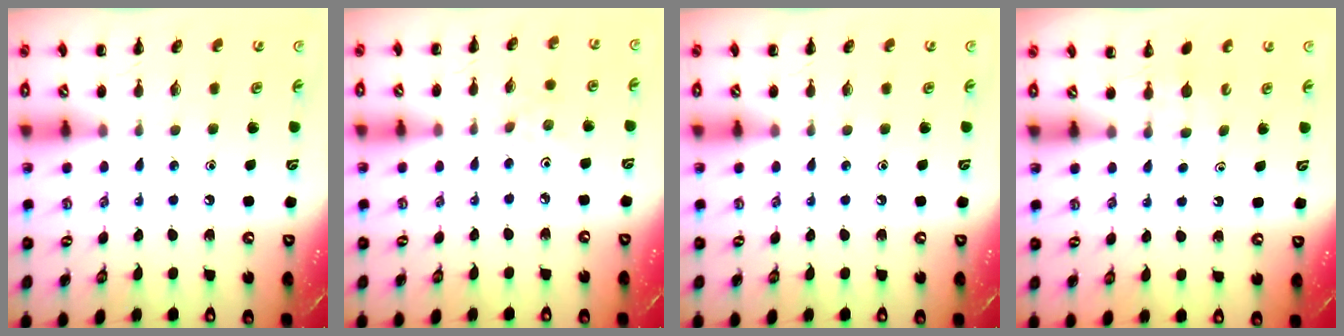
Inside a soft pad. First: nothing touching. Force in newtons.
{"total": 2.4, "press": 2.3, "slide": 0.8}
{"total": 0.0}
{"total": 2.9, "press": 2.7, "slide": 1.1}